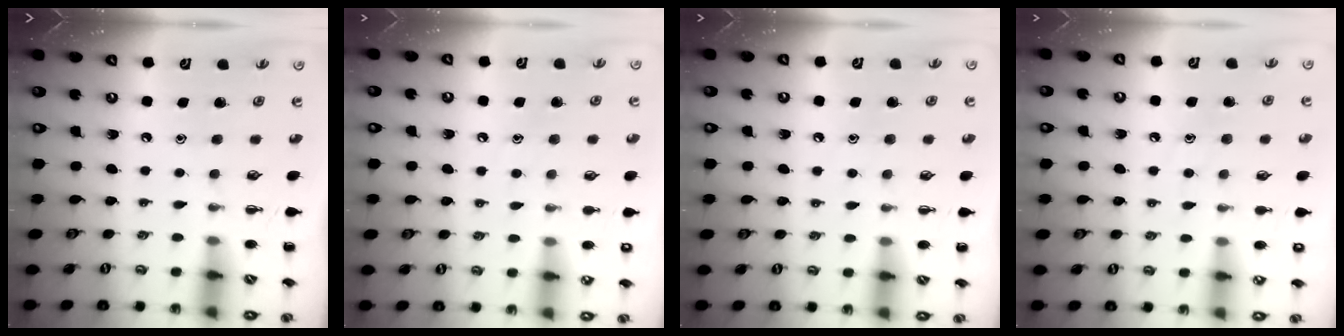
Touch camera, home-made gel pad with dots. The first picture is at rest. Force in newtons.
{"total": 7.8, "press": 7.5, "slide": 2.0}
{"total": 6.7, "press": 6.4, "slide": 2.1}
{"total": 8.8, "press": 8.7, "slide": 1.6}